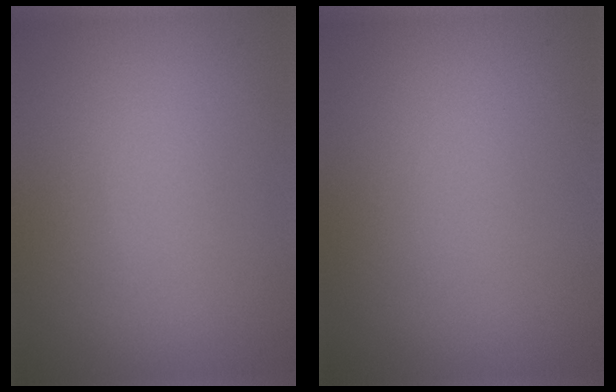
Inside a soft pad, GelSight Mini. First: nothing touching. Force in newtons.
{"total": 0.0}